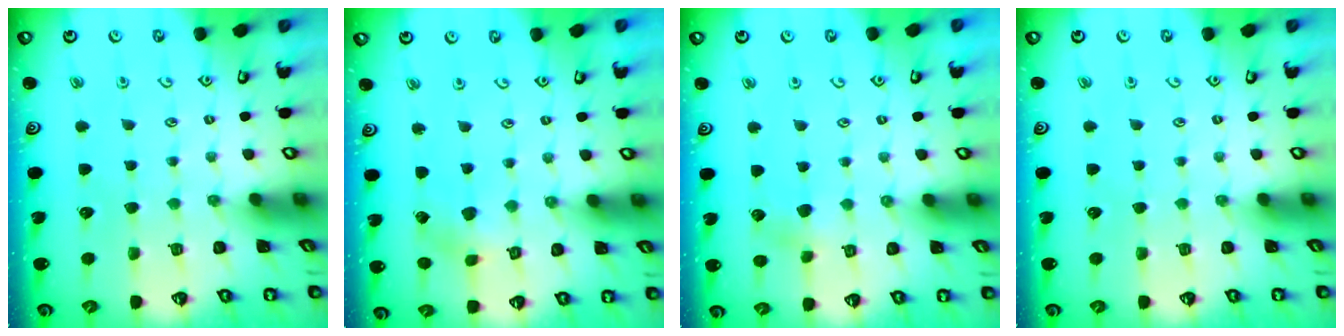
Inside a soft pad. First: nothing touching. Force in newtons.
{"total": 2.9, "press": 2.9, "slide": 0.3}
{"total": 3.0, "press": 3.0, "slide": 0.4}
{"total": 0.0}